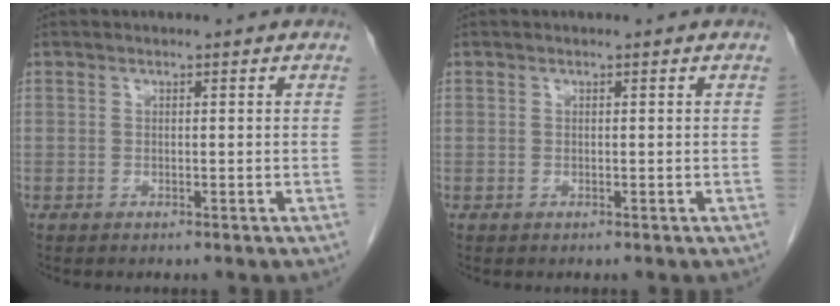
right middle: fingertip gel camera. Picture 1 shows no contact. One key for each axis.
{"total": 0.0}